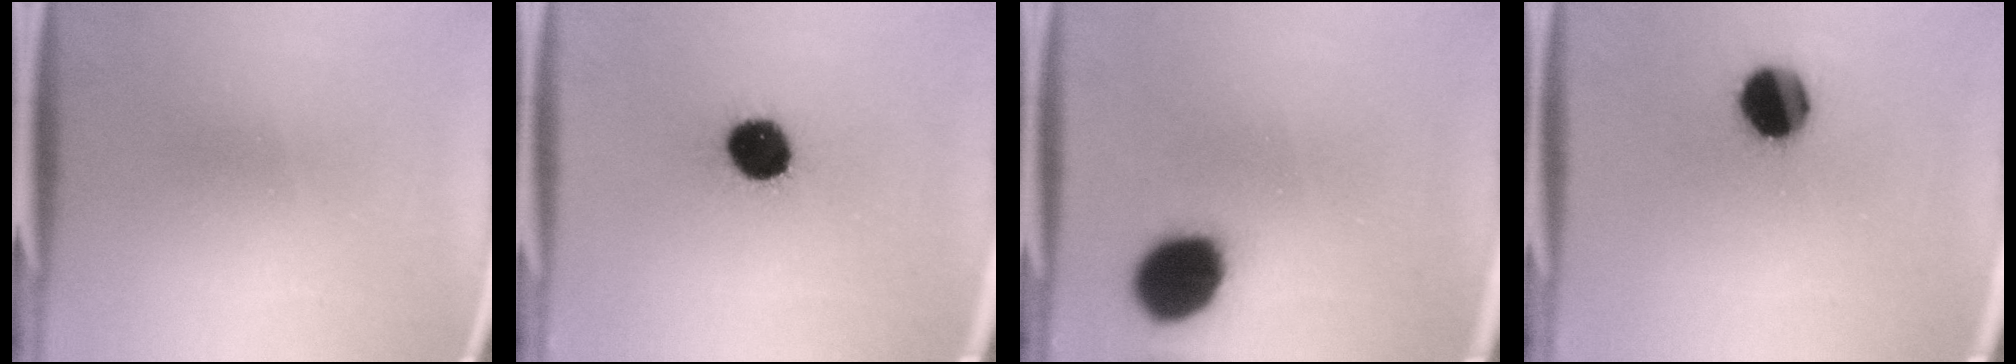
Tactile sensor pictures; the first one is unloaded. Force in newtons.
{"total": 12.5}
{"total": 14.3}
{"total": 11.5}